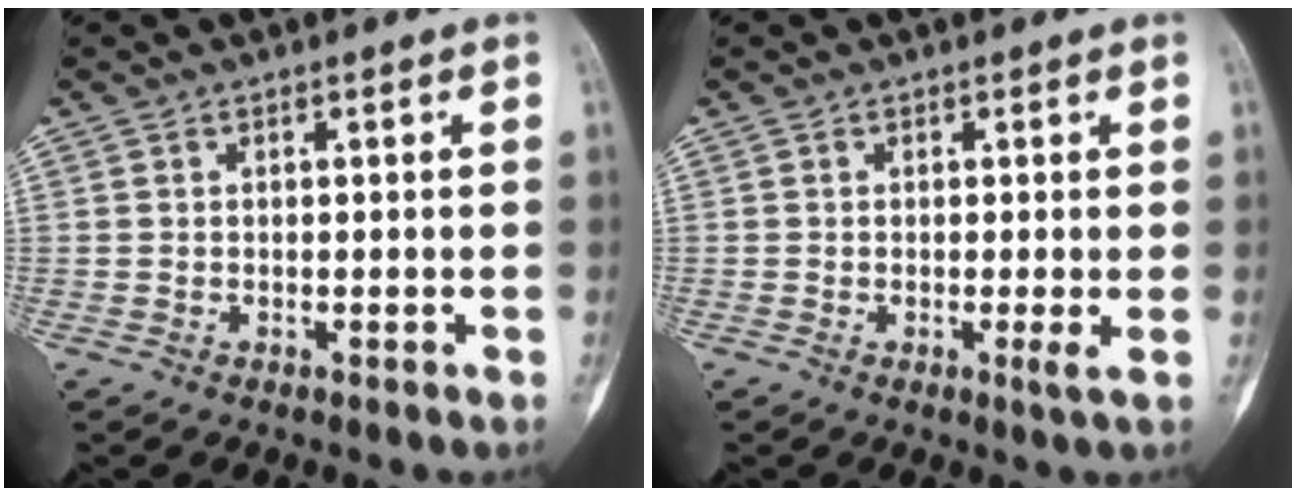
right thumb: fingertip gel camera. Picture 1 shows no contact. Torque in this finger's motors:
{"motor_torque": [-0.10, 0.15, 0.09, 0.13, 0.01]}